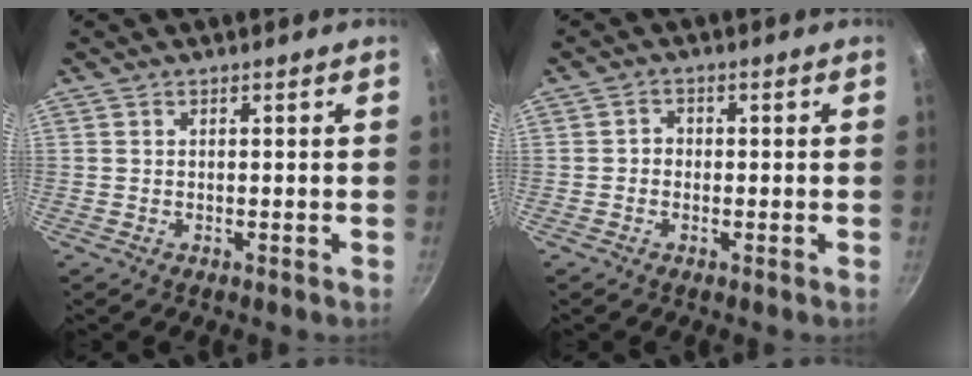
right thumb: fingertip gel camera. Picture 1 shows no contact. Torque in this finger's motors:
{"motor_torque": [-0.63, -0.04, 0.43, -0.08, -0.01]}